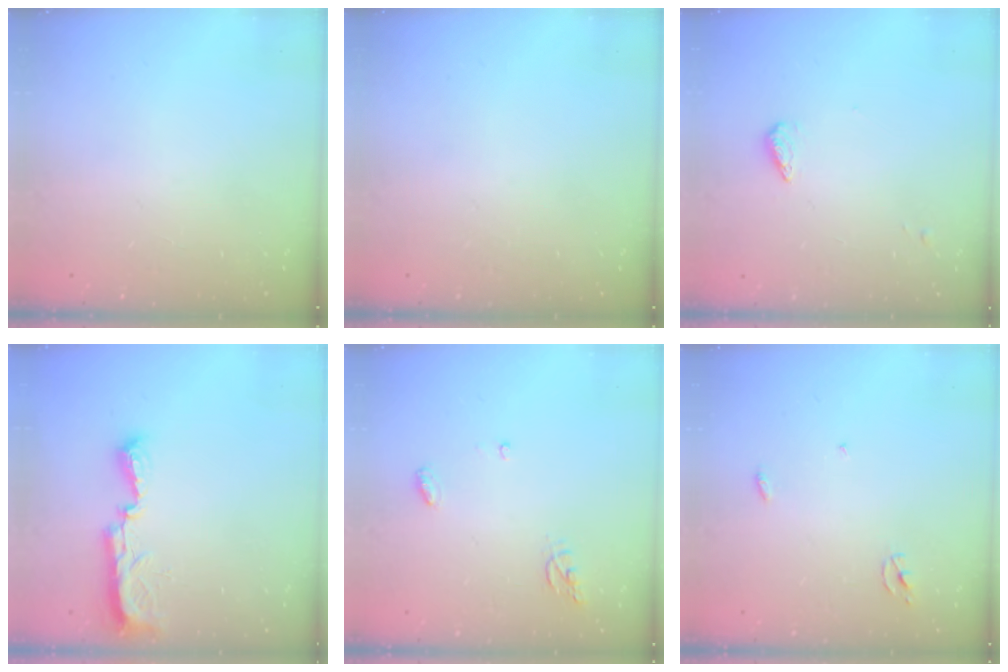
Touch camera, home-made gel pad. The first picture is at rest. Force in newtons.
{"total": 0.0}
{"total": 3.4, "press": 3.4, "slide": 0.5}
{"total": 7.8, "press": 7.8, "slide": 0.8}
{"total": 5.3, "press": 5.3, "slide": 0.3}
{"total": 2.3, "press": 2.3, "slide": 0.2}